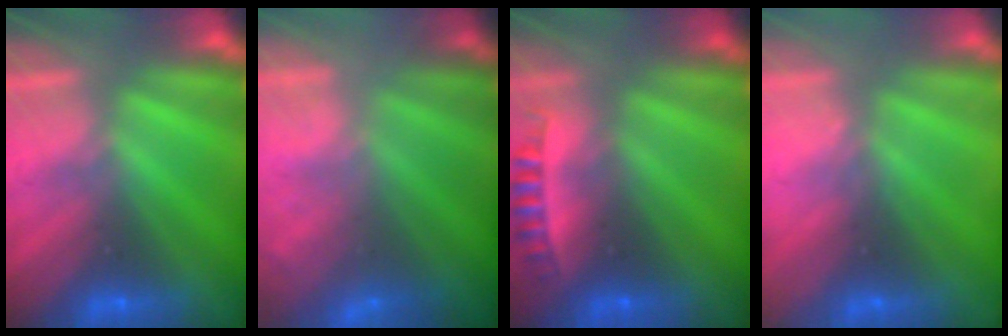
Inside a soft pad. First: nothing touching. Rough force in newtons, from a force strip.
{"total": 5.7}
{"total": 2.4}
{"total": 2.3}